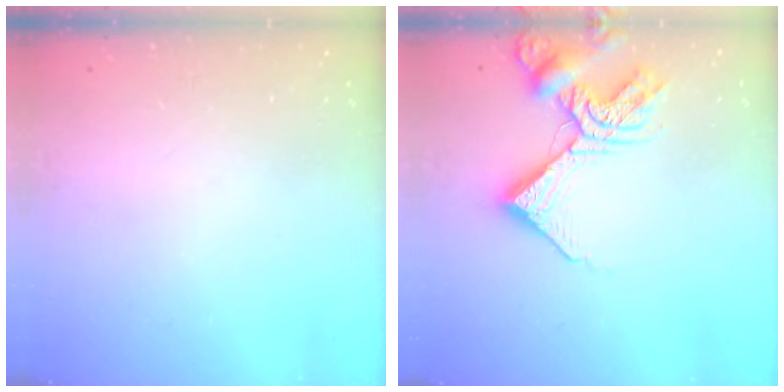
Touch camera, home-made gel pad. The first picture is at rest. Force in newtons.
{"total": 12.9, "press": 12.8, "slide": 1.8}